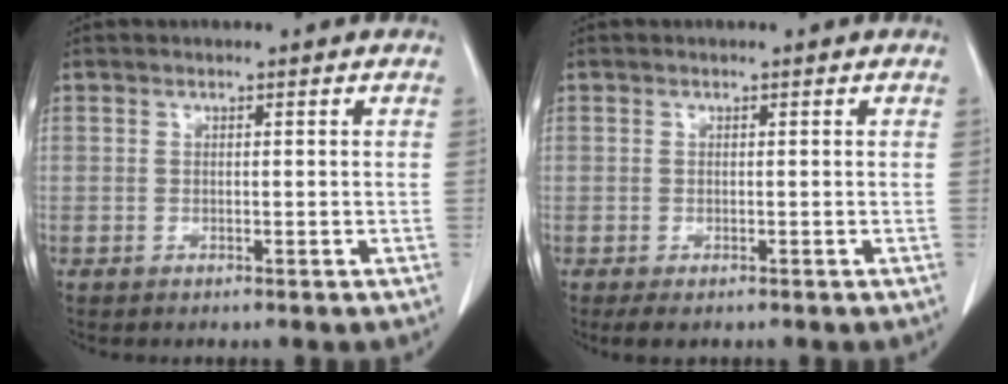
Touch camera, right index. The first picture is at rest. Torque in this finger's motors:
{"motor_torque": [-0.87, 0.14, -0.31, -0.10]}